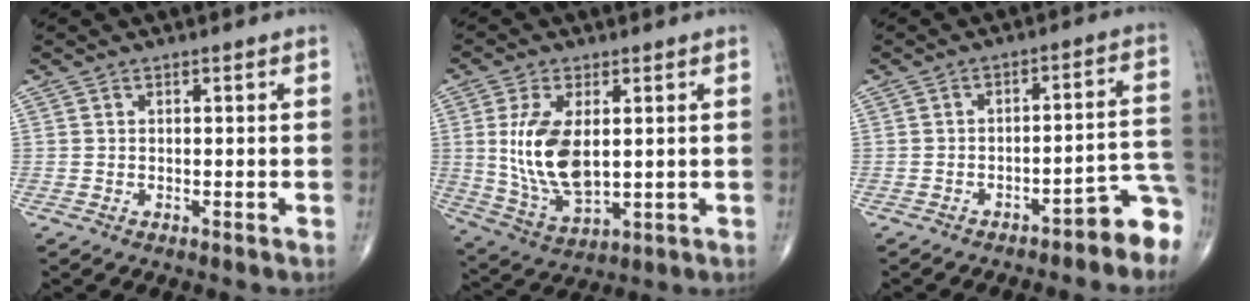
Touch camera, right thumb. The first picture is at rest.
{"total": 12.8, "force": [1.7, 6.6, 10.9], "torque": [-0.213, -0.016, 0.045]}
{"total": 8.2, "force": [-5.8, 2.0, 5.5], "torque": [-0.034, 0.081, -0.078]}